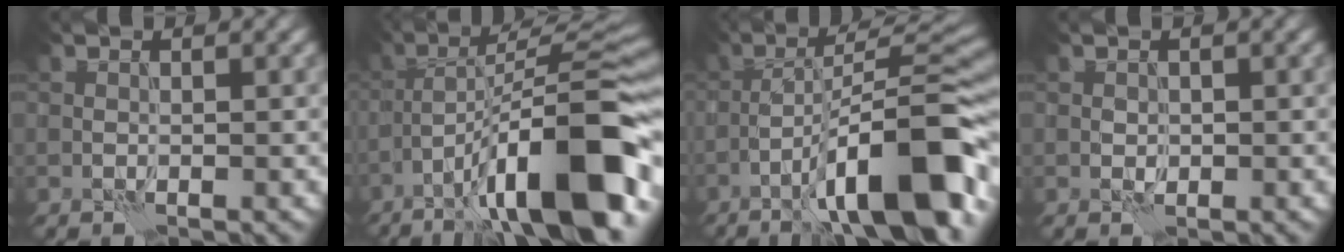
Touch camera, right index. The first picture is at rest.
{"total": 14.4, "force": [-7.2, 3.2, 12.1], "torque": [-0.182, 0.020, -0.114]}
{"total": 12.7, "force": [-6.4, 2.5, 10.7], "torque": [-0.155, 0.026, -0.102]}
{"total": 0.9, "force": [-0.1, 0.8, 0.4], "torque": [-0.007, -0.002, -0.002]}